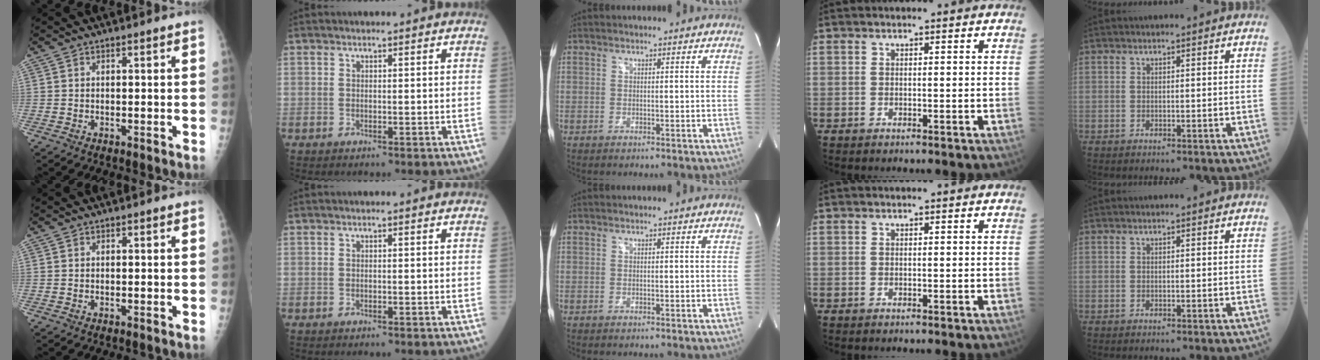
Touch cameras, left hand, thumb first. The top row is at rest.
{}